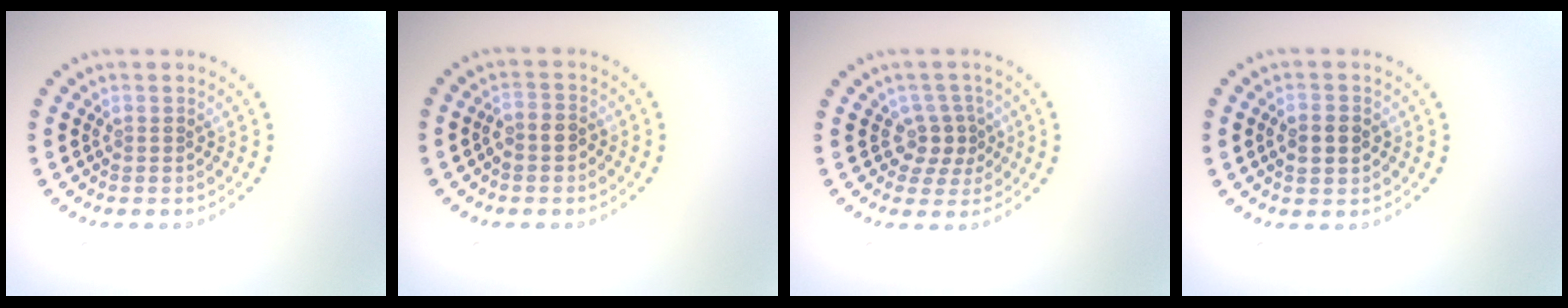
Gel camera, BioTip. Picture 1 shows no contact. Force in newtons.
{"total": 1.5, "press": 1.3, "slide": 0.8}
{"total": 2.4, "press": 1.9, "slide": 1.6}
{"total": 2.4, "press": 2.4, "slide": 0.0}